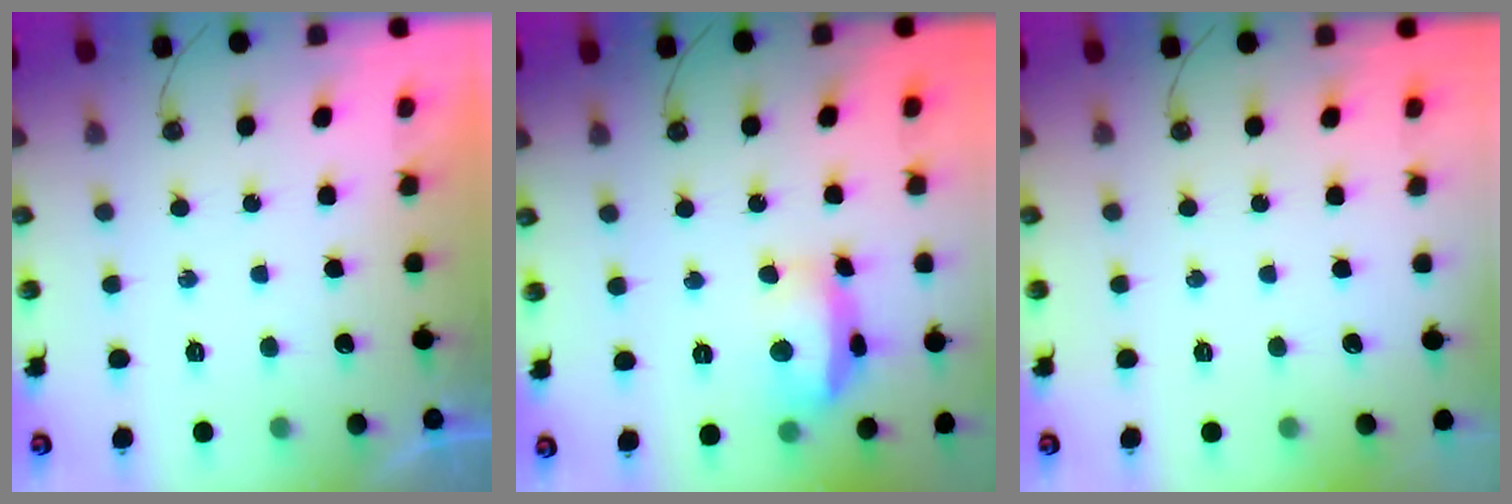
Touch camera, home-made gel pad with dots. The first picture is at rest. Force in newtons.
{"total": 13.4, "press": 13.3, "slide": 1.3}
{"total": 0.0}